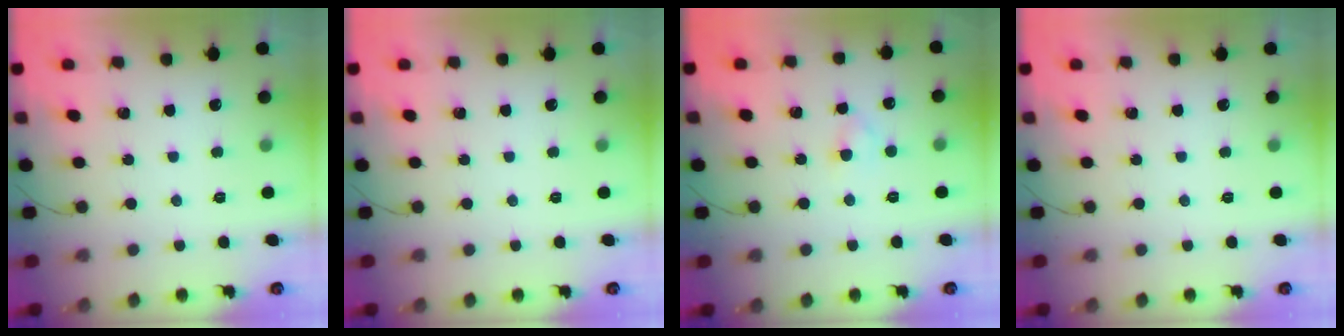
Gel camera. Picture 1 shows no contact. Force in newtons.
{"total": 0.0}
{"total": 2.2, "press": 2.1, "slide": 0.8}
{"total": 0.0}